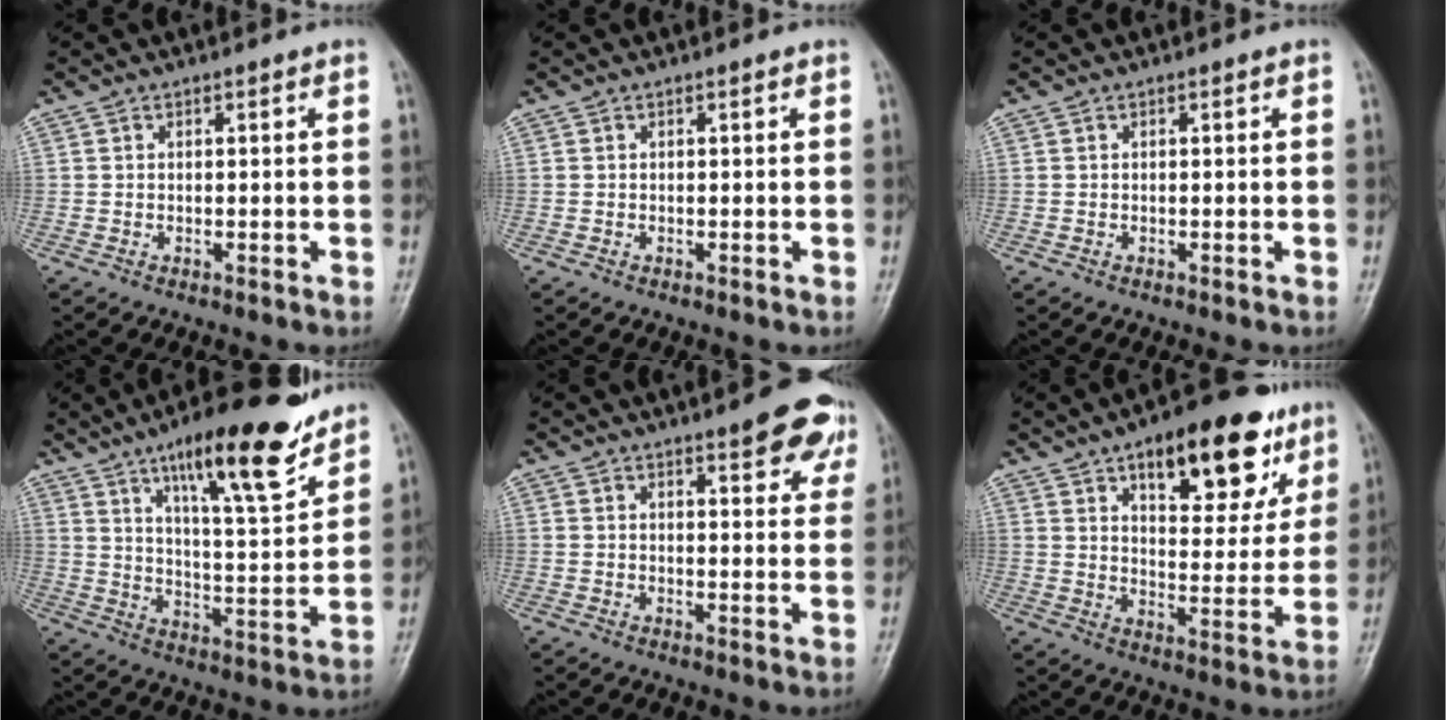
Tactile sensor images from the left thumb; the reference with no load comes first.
{"total": 0.0}
{"total": 0.0}
{"total": 18.0, "force": [12.1, 4.2, 12.7], "torque": [-0.168, -0.068, 0.195]}
{"total": 8.8, "force": [5.7, 2.8, 6.2], "torque": [-0.046, -0.023, 0.062]}
{"total": 20.3, "force": [11.3, 8.8, 14.4], "torque": [-0.152, -0.040, 0.166]}